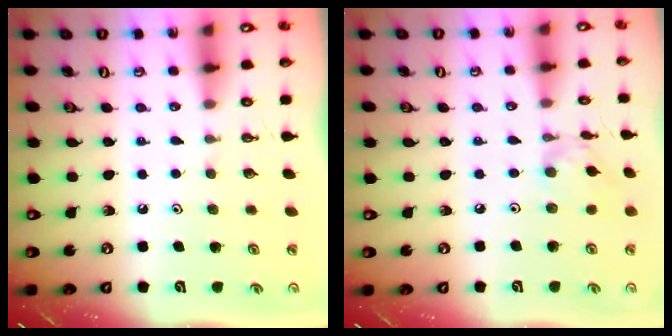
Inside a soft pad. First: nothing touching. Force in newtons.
{"total": 3.2, "press": 3.1, "slide": 0.4}